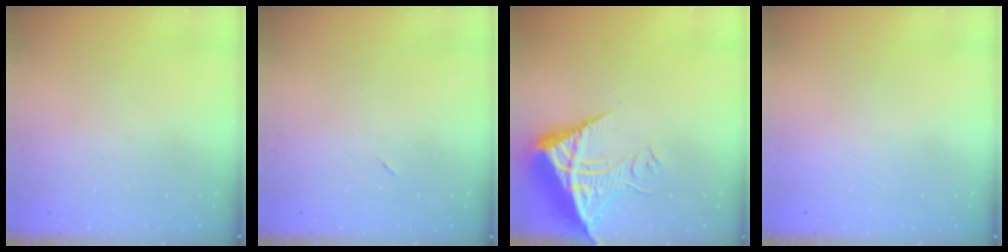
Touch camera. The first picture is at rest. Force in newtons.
{"total": 2.2, "press": 2.1, "slide": 0.9}
{"total": 11.0, "press": 10.9, "slide": 1.2}
{"total": 1.5, "press": 1.5, "slide": 0.1}